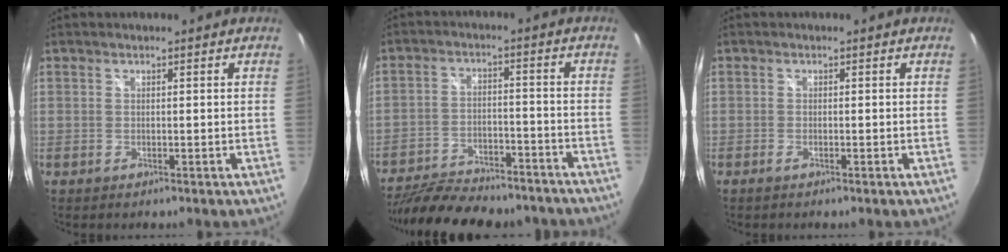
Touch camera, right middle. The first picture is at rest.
{"total": 21.0, "force": [-17.8, 6.6, 9.1], "torque": [-0.184, -0.013, -0.248]}
{"total": 0.8, "force": [-0.6, 0.0, 0.5], "torque": [-0.009, -0.001, -0.013]}